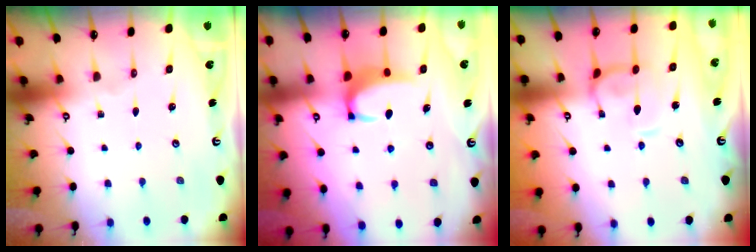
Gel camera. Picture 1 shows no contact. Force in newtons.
{"total": 2.9, "press": 2.8, "slide": 0.5}
{"total": 2.9, "press": 2.8, "slide": 0.8}